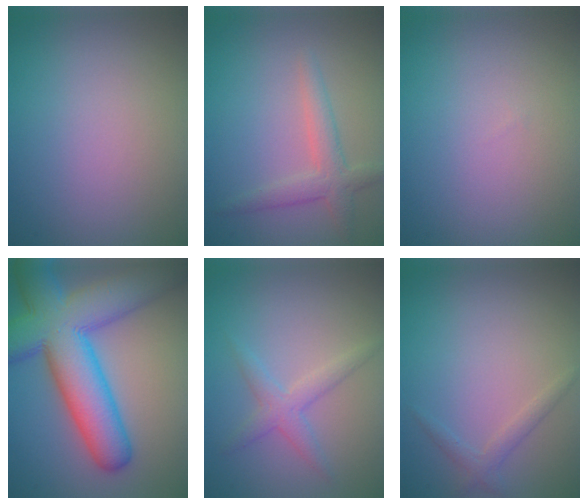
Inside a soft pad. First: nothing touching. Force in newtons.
{"total": 2.7, "press": 2.7, "slide": 0.1}
{"total": 0.0}
{"total": 12.6, "press": 12.6, "slide": 0.6}
{"total": 2.2, "press": 2.2, "slide": 0.1}
{"total": 1.3, "press": 1.3, "slide": 0.1}